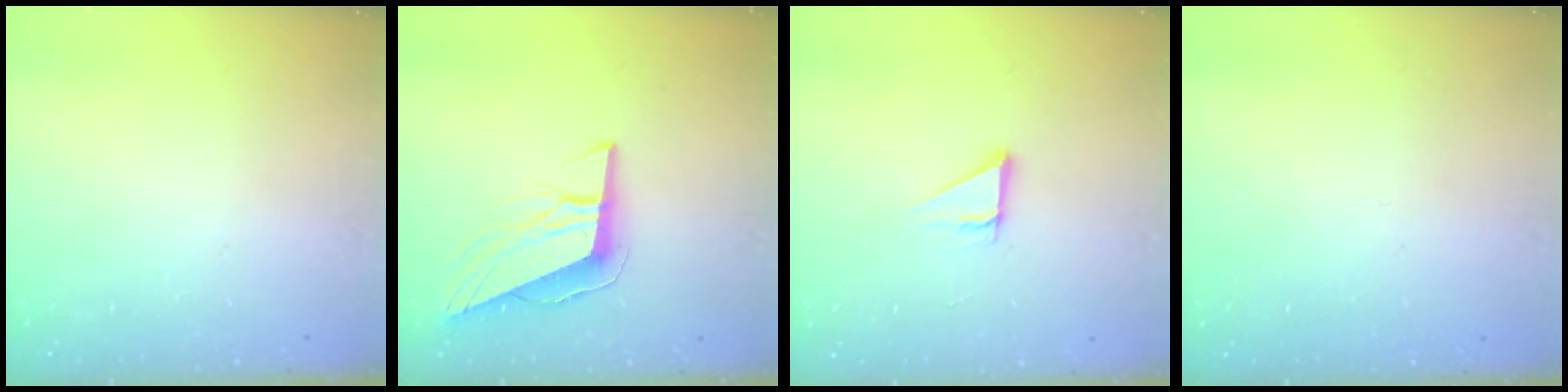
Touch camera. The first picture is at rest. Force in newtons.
{"total": 10.3, "press": 10.2, "slide": 1.9}
{"total": 3.3, "press": 3.3, "slide": 0.2}
{"total": 2.6, "press": 2.6, "slide": 0.2}